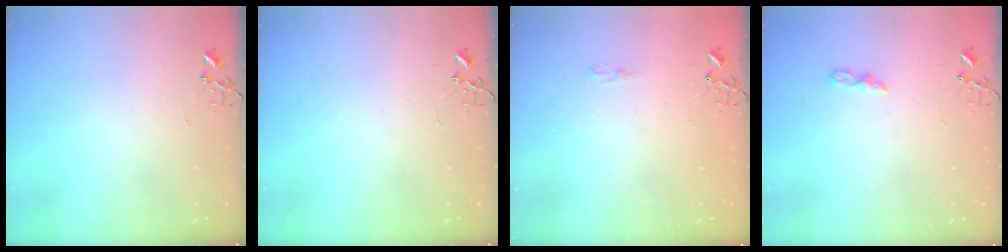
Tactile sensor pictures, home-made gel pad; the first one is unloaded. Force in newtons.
{"total": 0.0}
{"total": 5.0, "press": 5.0, "slide": 0.5}
{"total": 6.2, "press": 6.1, "slide": 0.7}